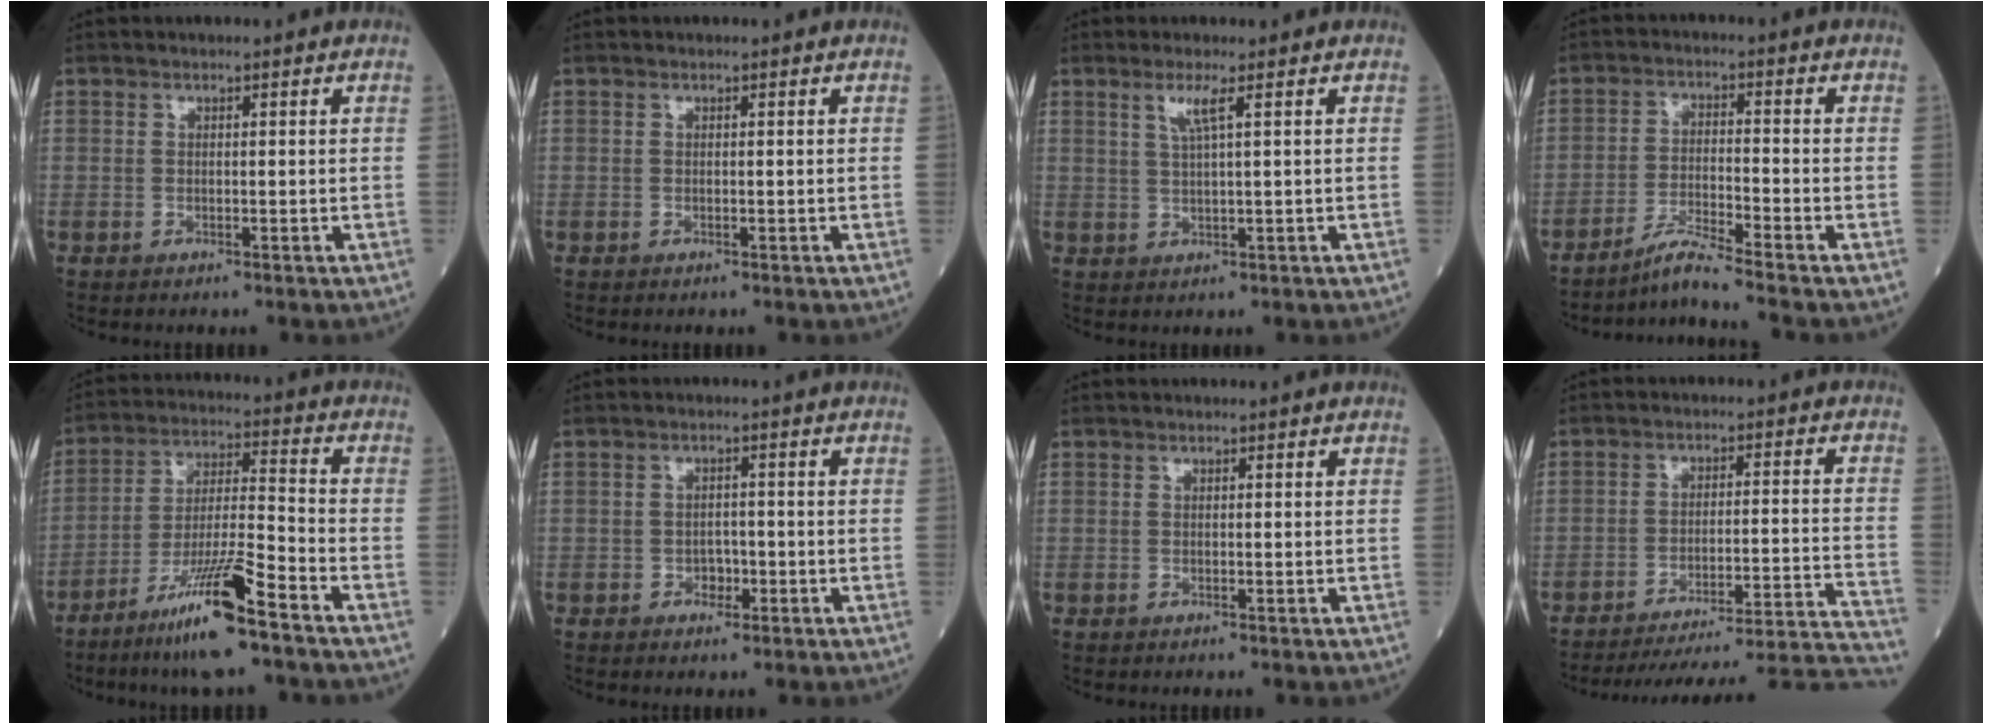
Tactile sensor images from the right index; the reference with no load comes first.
{"total": 0.0}
{"total": 2.8, "force": [1.4, -0.4, 2.5], "torque": [-0.056, -0.001, 0.028]}
{"total": 5.1, "force": [-4.5, -2.0, 1.4], "torque": [-0.034, -0.024, -0.085]}
{"total": 12.9, "force": [-8.4, 0.0, 9.8], "torque": [-0.182, -0.028, -0.158]}
{"total": 2.1, "force": [-1.0, 1.4, 1.1], "torque": [-0.010, 0.007, -0.014]}
{"total": 0.0}
{"total": 23.7, "force": [-22.5, -1.8, 7.1], "torque": [-0.039, -0.011, -0.295]}